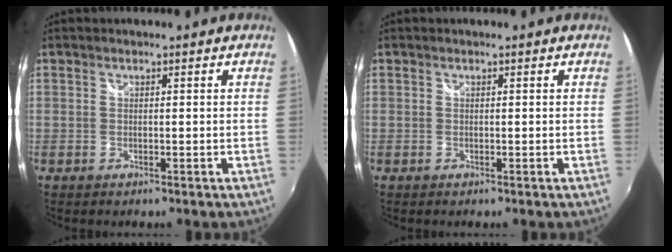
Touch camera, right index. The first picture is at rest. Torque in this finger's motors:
{"motor_torque": [-0.02, -0.02, 0.03, 0.00]}